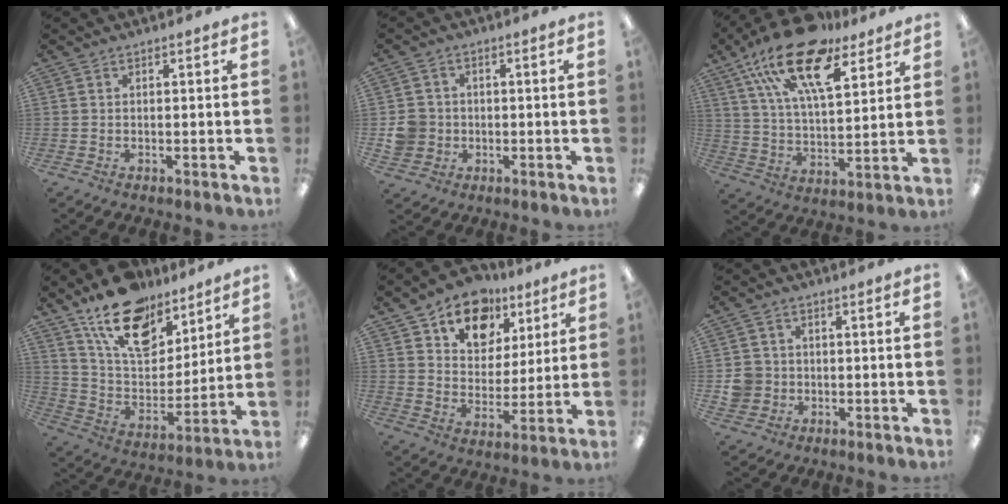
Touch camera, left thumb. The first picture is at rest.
{"total": 6.2, "force": [-0.6, 5.9, 1.8], "torque": [-0.046, 0.015, -0.009]}
{"total": 20.7, "force": [13.4, 8.4, 13.3], "torque": [-0.248, -0.067, 0.234]}
{"total": 18.3, "force": [13.4, 9.2, 8.3], "torque": [-0.156, -0.078, 0.242]}
{"total": 13.8, "force": [8.8, 9.4, 4.8], "torque": [-0.071, -0.050, 0.164]}
{"total": 5.5, "force": [-0.5, 5.3, 1.4], "torque": [-0.032, 0.013, -0.007]}